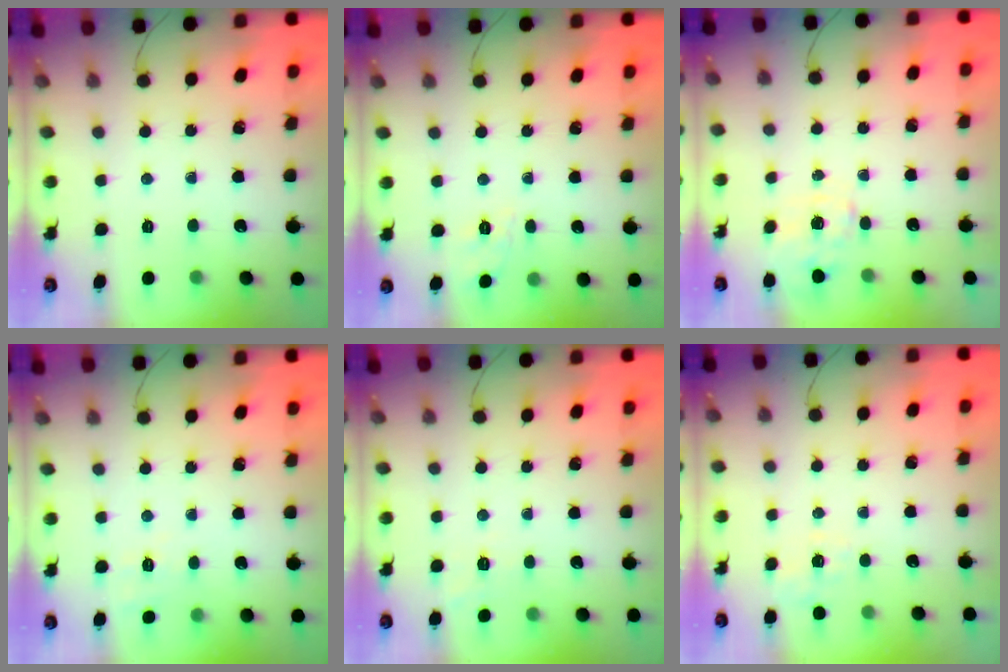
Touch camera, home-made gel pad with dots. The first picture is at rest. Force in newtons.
{"total": 2.0, "press": 0.6, "slide": 1.9}
{"total": 1.2, "press": 1.1, "slide": 0.5}
{"total": 5.5, "press": 5.2, "slide": 1.9}
{"total": 2.0, "press": 1.5, "slide": 1.4}
{"total": 2.3, "press": 1.6, "slide": 1.6}